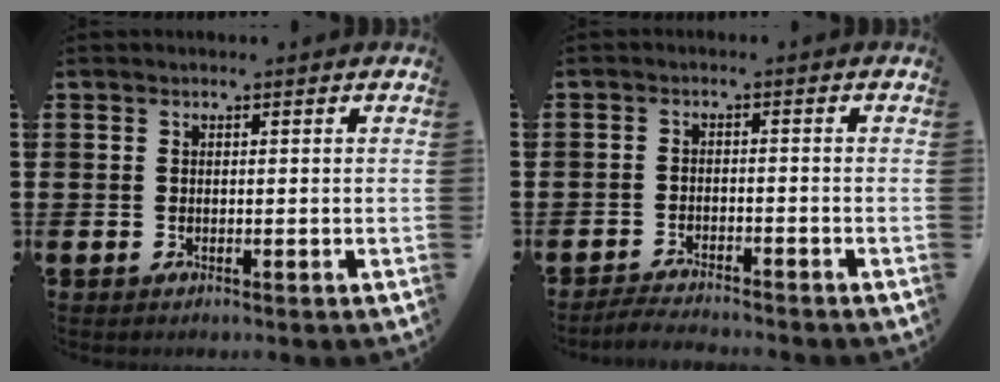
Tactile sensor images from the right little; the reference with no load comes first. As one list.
[{"total": 2.3, "force": [-2.3, 0.0, 0.2], "torque": [-0.006, 0.004, -0.048]}]